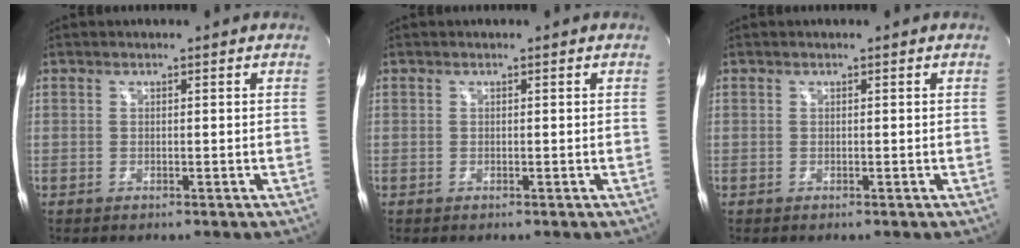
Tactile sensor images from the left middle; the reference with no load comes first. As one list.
[{"total": 0.0}, {"total": 0.0}]